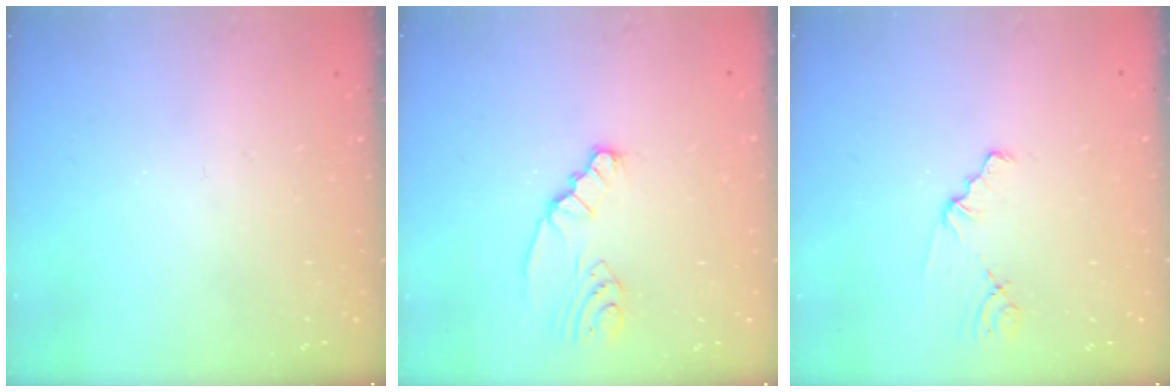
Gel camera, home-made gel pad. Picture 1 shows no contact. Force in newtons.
{"total": 2.4, "press": 2.4, "slide": 0.3}
{"total": 1.3, "press": 1.3, "slide": 0.3}